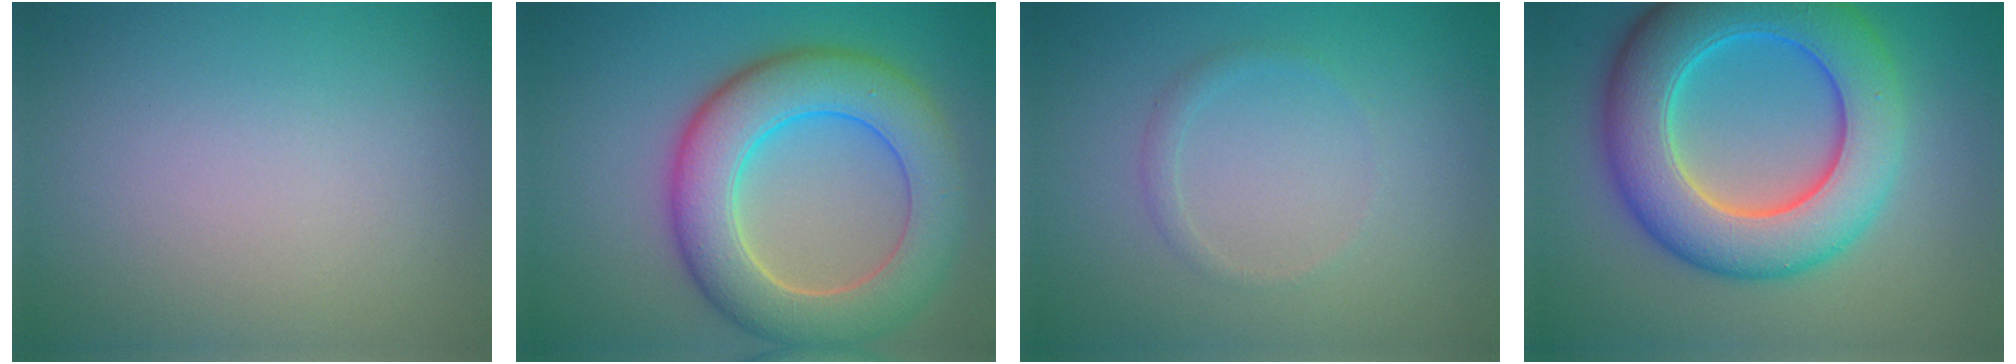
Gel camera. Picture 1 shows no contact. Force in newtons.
{"total": 8.8, "press": 8.8, "slide": 0.7}
{"total": 0.9, "press": 0.9, "slide": 0.0}
{"total": 10.6, "press": 10.6, "slide": 0.3}